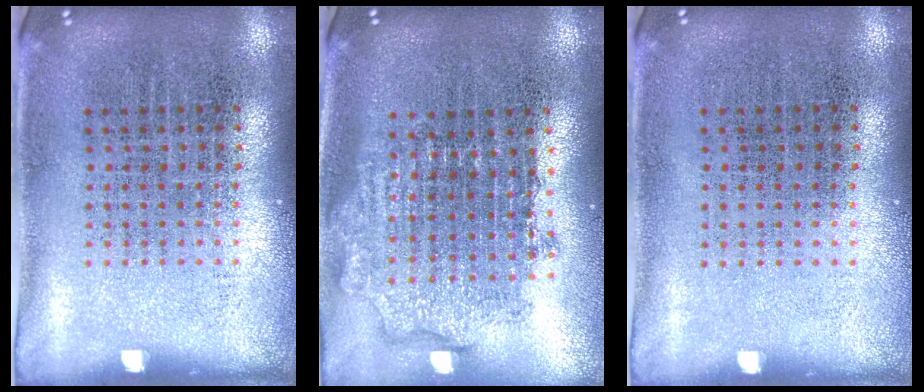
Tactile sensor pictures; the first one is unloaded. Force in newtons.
{"total": 1.8, "press": 1.5, "slide": 1.1}
{"total": 0.0}